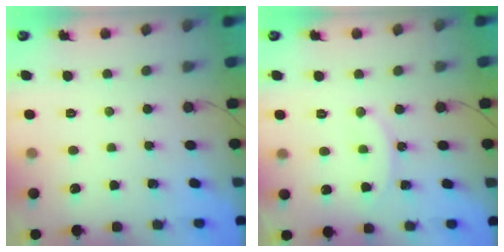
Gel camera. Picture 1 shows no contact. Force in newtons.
{"total": 8.6, "press": 8.6, "slide": 0.6}